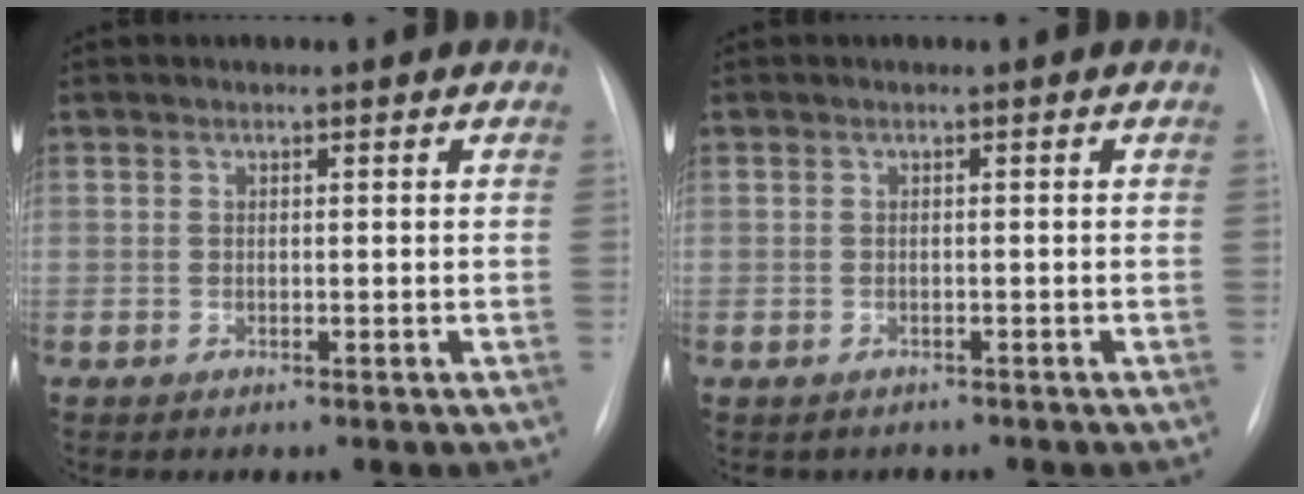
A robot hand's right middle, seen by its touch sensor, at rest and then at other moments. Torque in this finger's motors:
{"motor_torque": [-0.03, 0.04, -0.01, 0.00]}